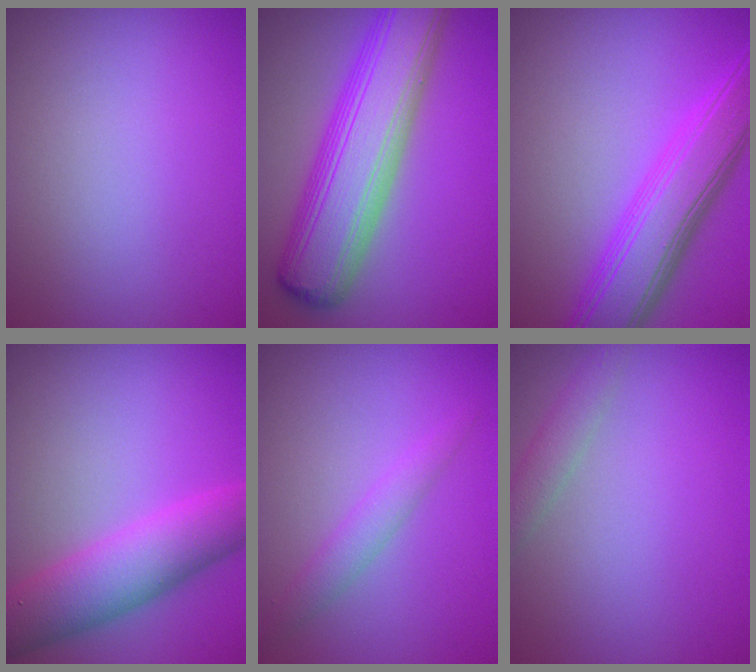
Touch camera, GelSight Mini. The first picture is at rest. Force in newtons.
{"total": 10.2, "press": 10.2, "slide": 0.3}
{"total": 7.3, "press": 7.3, "slide": 0.2}
{"total": 6.7, "press": 6.7, "slide": 0.0}
{"total": 2.0, "press": 2.0, "slide": 0.0}
{"total": 1.8, "press": 1.8, "slide": 0.1}